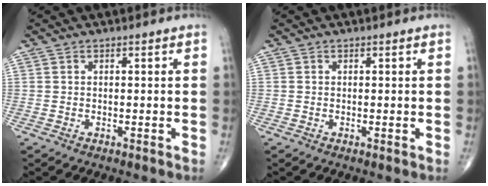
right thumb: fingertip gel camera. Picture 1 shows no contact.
{"total": 0.0}